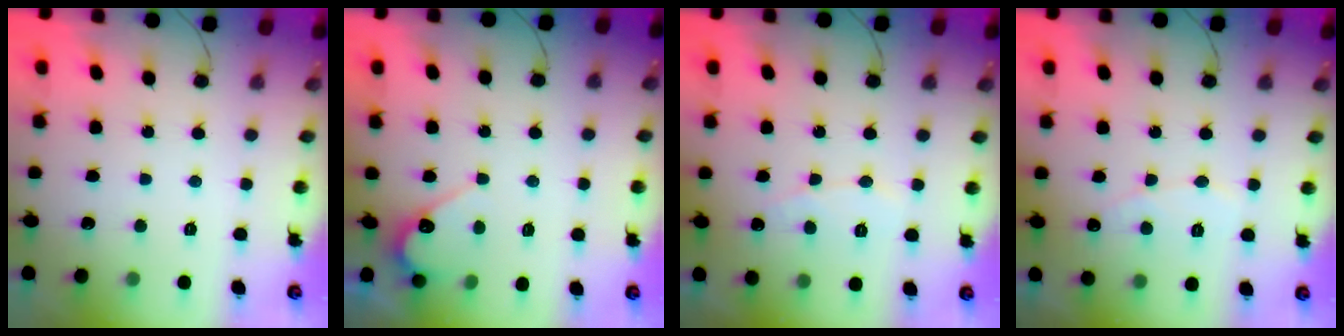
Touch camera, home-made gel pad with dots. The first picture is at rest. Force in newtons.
{"total": 5.6, "press": 5.6, "slide": 0.5}
{"total": 4.9, "press": 4.9, "slide": 0.2}
{"total": 5.2, "press": 5.2, "slide": 0.2}